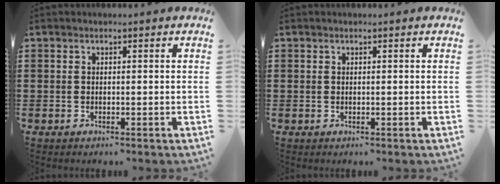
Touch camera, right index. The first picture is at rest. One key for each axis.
{"total": 0.0}